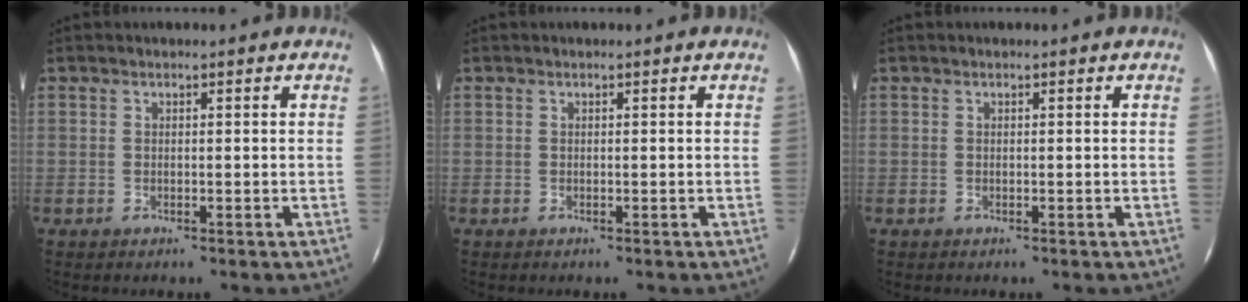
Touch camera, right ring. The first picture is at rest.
{"total": 0.0}
{"total": 0.0}